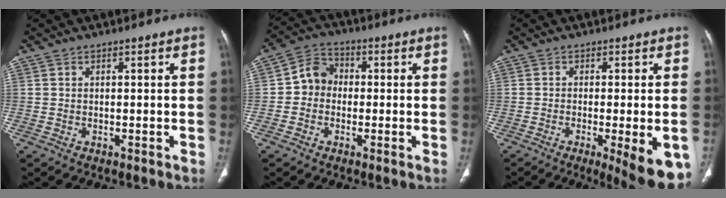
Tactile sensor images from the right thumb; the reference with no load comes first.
{"total": 6.2, "force": [-0.6, 5.5, 2.9], "torque": [-0.029, 0.022, -0.025]}
{"total": 11.8, "force": [-5.1, 3.0, 10.3], "torque": [-0.107, -0.008, -0.065]}